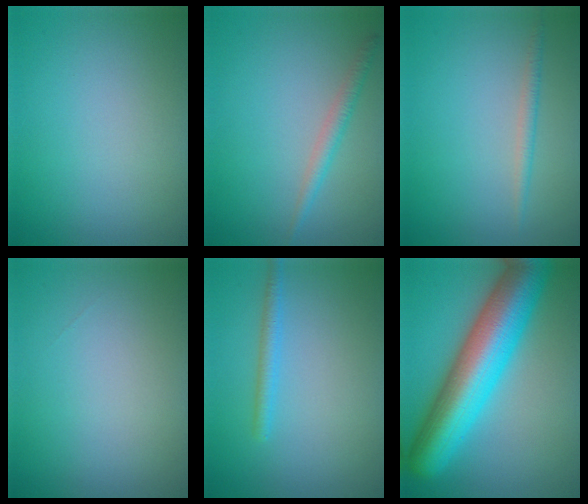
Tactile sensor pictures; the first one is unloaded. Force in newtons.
{"total": 1.8, "press": 1.8, "slide": 0.1}
{"total": 1.2, "press": 1.2, "slide": 0.1}
{"total": 0.0}
{"total": 1.6, "press": 1.6, "slide": 0.0}
{"total": 11.6, "press": 11.6, "slide": 0.4}